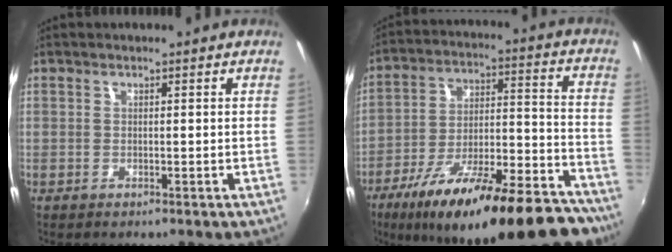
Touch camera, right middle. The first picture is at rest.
{"total": 27.8, "force": [-20.9, 7.3, 16.9], "torque": [-0.266, -0.030, -0.302]}